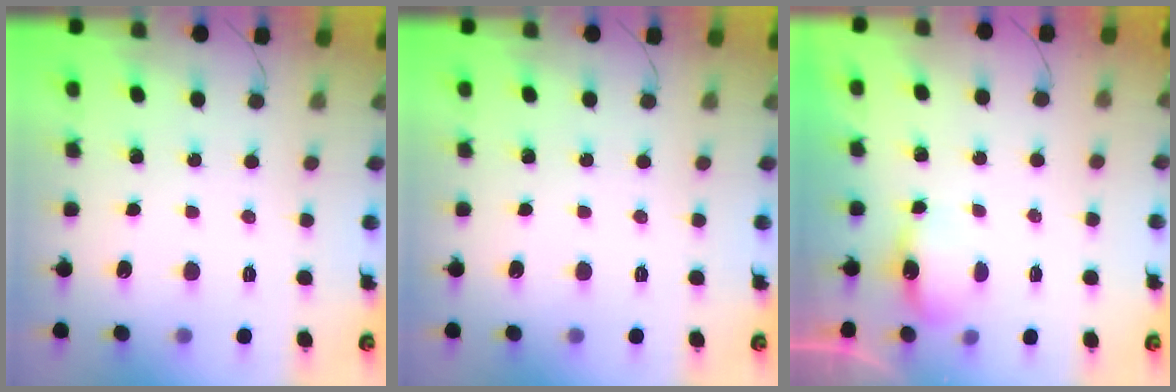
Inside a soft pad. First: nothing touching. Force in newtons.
{"total": 0.0}
{"total": 4.1, "press": 3.9, "slide": 1.2}